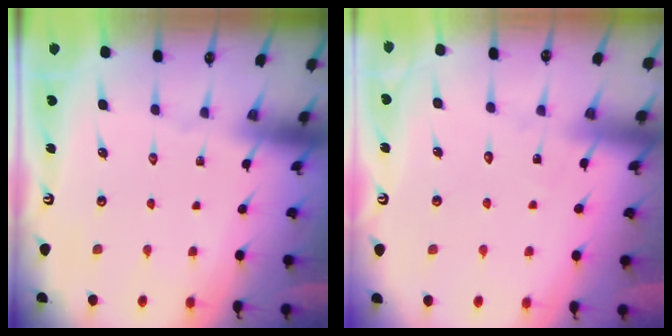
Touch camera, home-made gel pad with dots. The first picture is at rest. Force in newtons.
{"total": 5.2, "press": 5.2, "slide": 0.4}